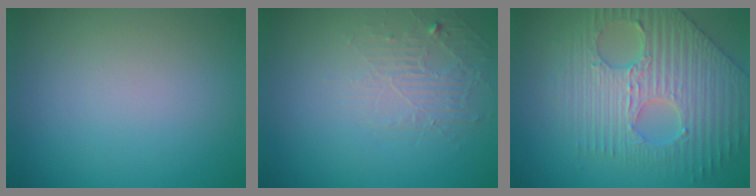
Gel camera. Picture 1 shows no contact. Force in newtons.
{"total": 1.8, "press": 0.8, "slide": 1.6}
{"total": 6.4, "press": 5.5, "slide": 3.3}